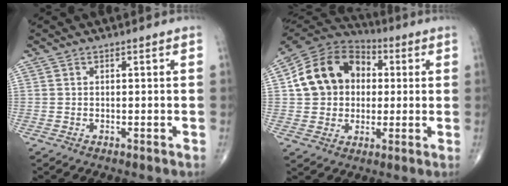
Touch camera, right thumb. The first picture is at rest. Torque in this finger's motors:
{"motor_torque": [0.32, 0.33, 0.11, -0.09, 0.16]}